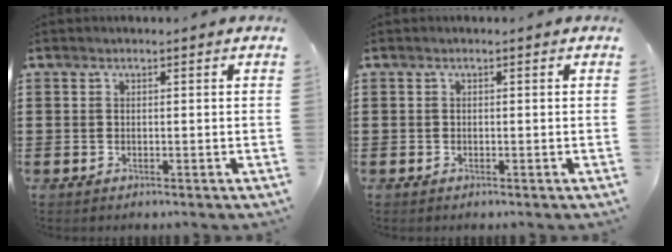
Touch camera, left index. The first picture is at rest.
{"total": 0.0}